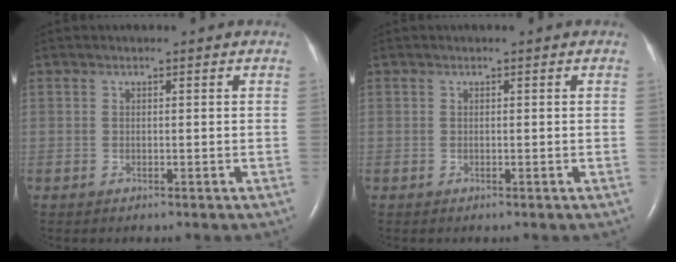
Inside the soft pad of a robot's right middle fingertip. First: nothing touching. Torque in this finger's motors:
{"motor_torque": [-0.06, 0.05, 0.00, -0.02]}